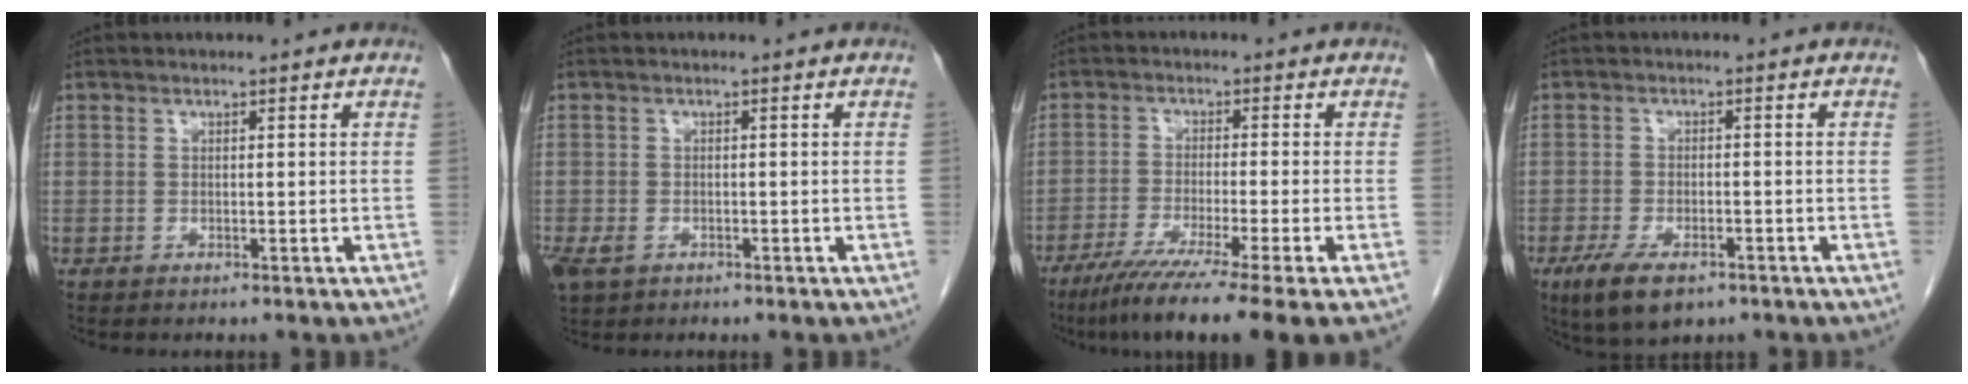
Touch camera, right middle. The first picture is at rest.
{"total": 3.6, "force": [-1.8, 2.3, 2.0], "torque": [-0.045, -0.005, -0.025]}
{"total": 12.9, "force": [-9.2, -1.7, 8.8], "torque": [-0.130, -0.043, -0.143]}
{"total": 7.0, "force": [-4.4, 2.9, 4.6], "torque": [-0.087, -0.011, -0.069]}